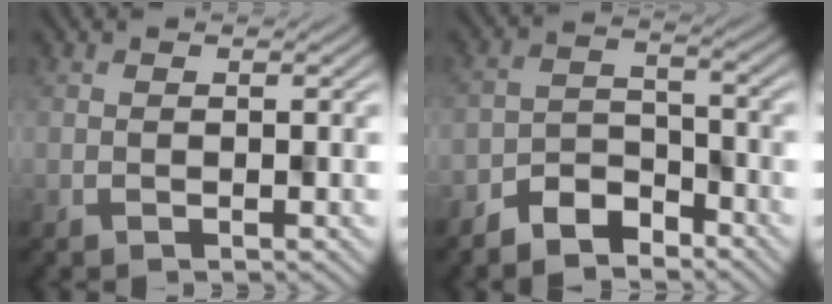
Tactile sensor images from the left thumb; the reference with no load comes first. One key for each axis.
{"total": 5.4, "fx": -4.3, "fy": 2.5, "fz": 2.1, "tx": -0.036, "ty": -0.003, "tz": -0.093}